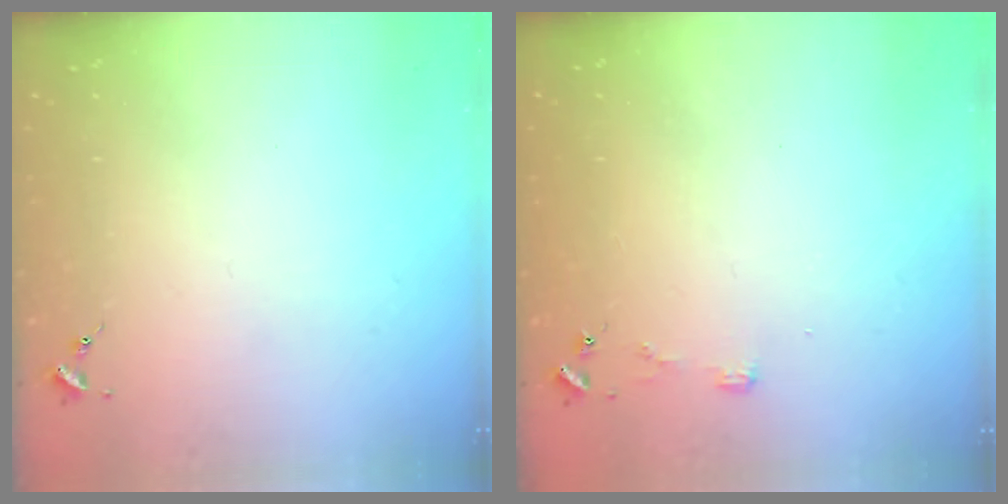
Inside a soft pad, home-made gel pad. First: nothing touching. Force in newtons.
{"total": 2.8, "press": 2.8, "slide": 0.2}